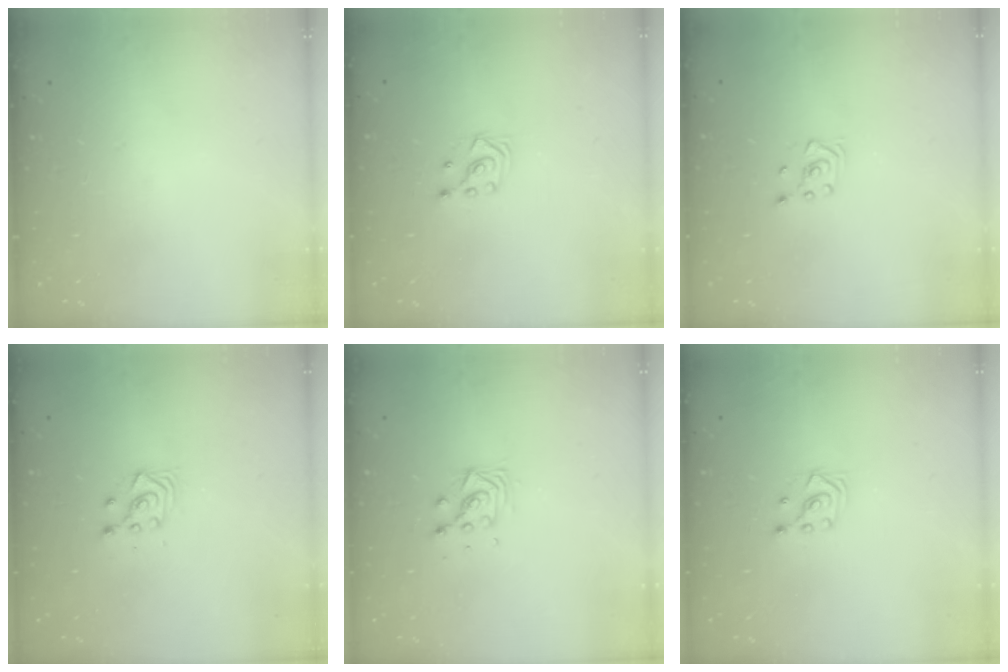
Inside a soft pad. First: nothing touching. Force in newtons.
{"total": 2.9, "press": 2.9, "slide": 0.3}
{"total": 2.8, "press": 2.6, "slide": 1.0}
{"total": 3.6, "press": 3.4, "slide": 1.2}
{"total": 6.1, "press": 6.1, "slide": 0.5}
{"total": 2.9, "press": 2.9, "slide": 0.3}